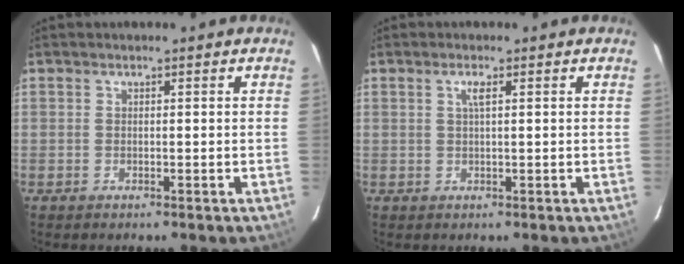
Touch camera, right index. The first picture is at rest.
{"total": 1.7, "force": [0.6, 0.0, 1.6], "torque": [-0.031, 0.002, 0.011]}